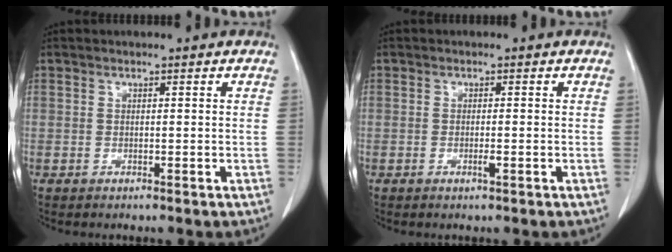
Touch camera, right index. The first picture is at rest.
{"total": 1.2, "force": [-0.4, 0.0, 1.1], "torque": [-0.022, -0.003, -0.007]}